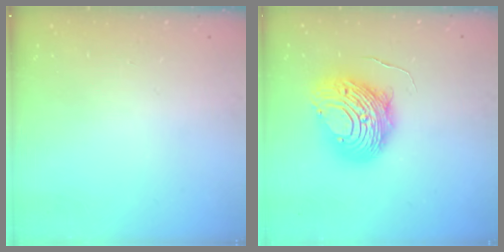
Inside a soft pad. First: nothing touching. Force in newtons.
{"total": 13.6, "press": 13.5, "slide": 1.3}